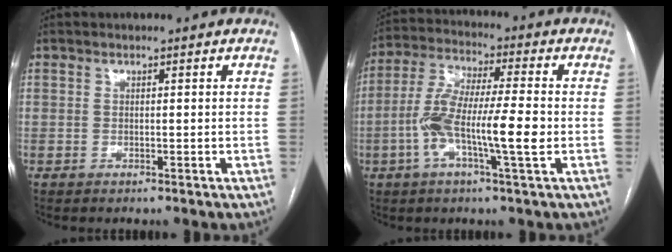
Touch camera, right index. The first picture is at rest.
{"total": 12.2, "force": [-2.6, 1.0, 11.8], "torque": [-0.232, 0.008, -0.056]}